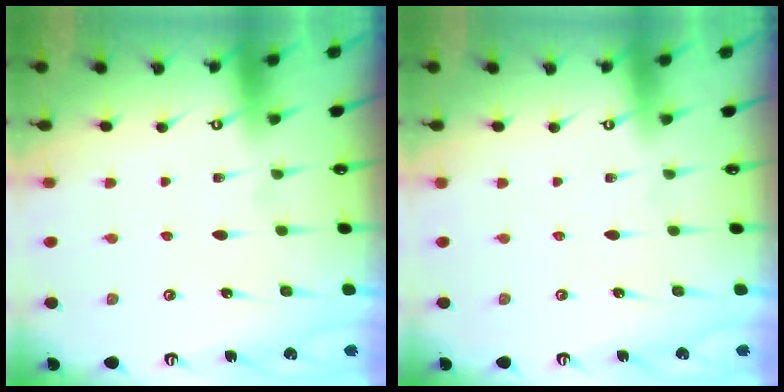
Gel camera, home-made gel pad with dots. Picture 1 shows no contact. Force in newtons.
{"total": 0.0}